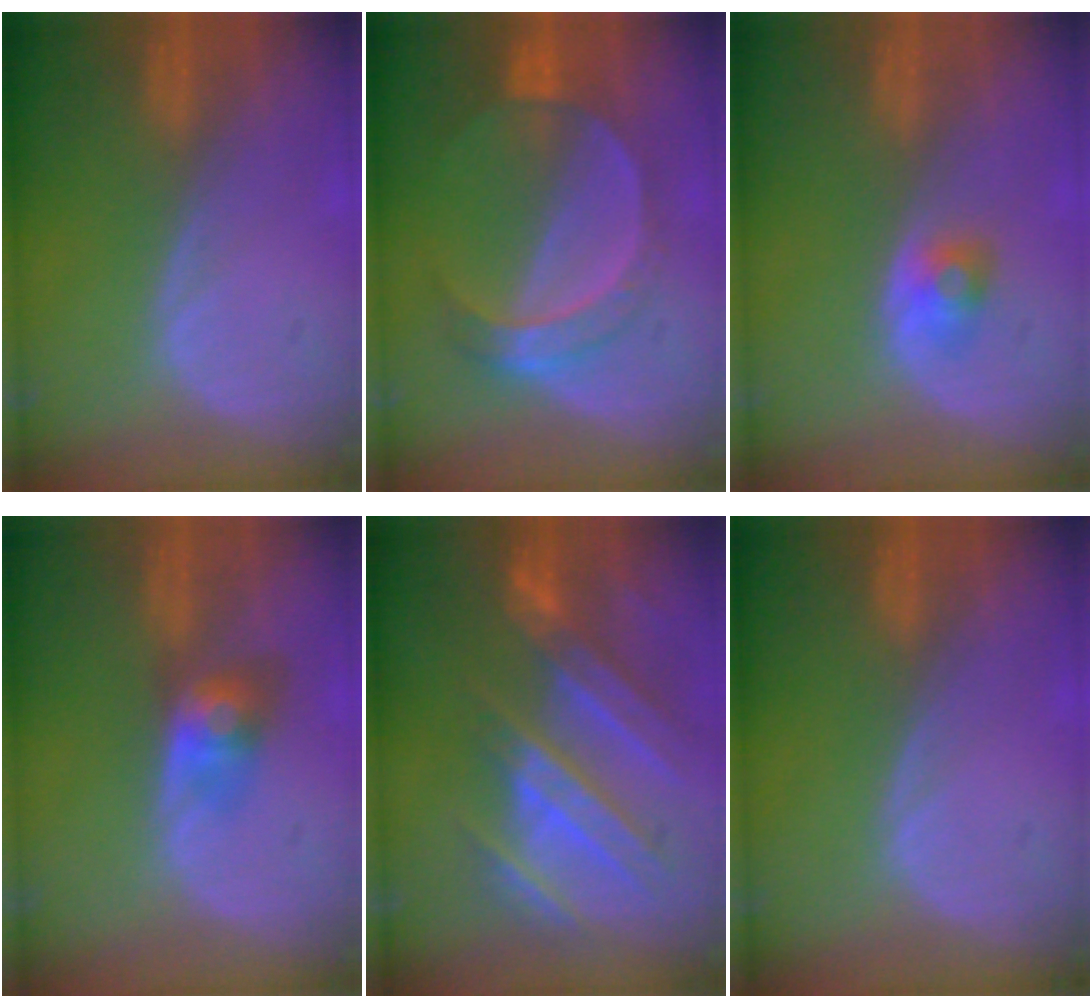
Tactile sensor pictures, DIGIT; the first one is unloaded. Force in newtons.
{"total": 7.2, "press": 6.4, "slide": 3.3}
{"total": 2.5, "press": 2.3, "slide": 0.9}
{"total": 4.0, "press": 4.0, "slide": 0.3}
{"total": 10.6, "press": 9.6, "slide": 4.4}
{"total": 0.0}